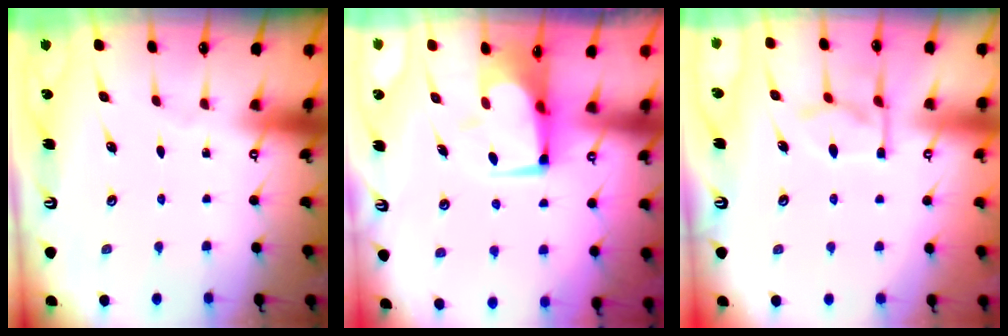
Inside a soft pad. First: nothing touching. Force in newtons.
{"total": 3.4, "press": 3.2, "slide": 1.2}
{"total": 8.1, "press": 8.0, "slide": 1.4}